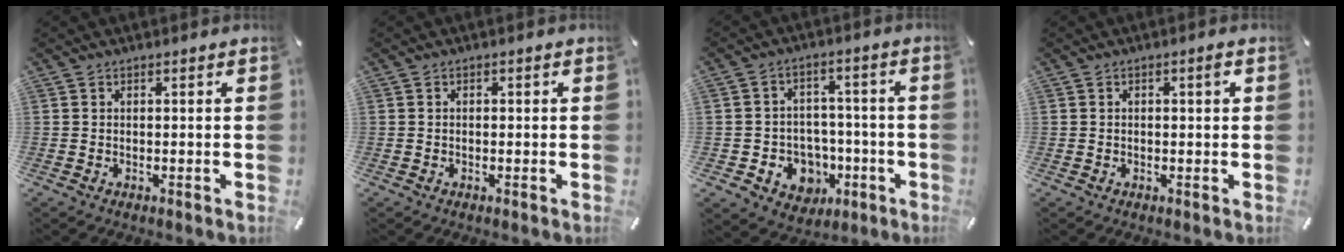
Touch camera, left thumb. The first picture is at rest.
{"total": 0.6, "force": [-0.3, 0.3, 0.4], "torque": [-0.008, 0.000, -0.005]}
{"total": 9.0, "force": [-2.0, 8.5, 2.2], "torque": [-0.035, 0.018, -0.020]}
{"total": 1.8, "force": [0.2, 0.5, 1.7], "torque": [-0.031, 0.006, 0.002]}